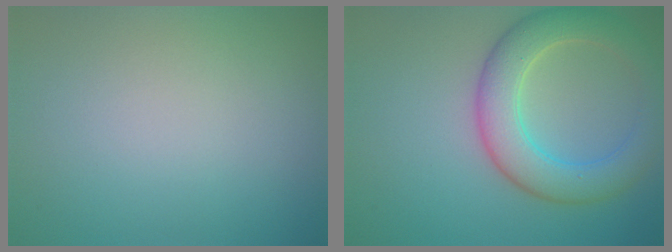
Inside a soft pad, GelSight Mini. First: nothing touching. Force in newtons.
{"total": 6.1, "press": 6.1, "slide": 0.2}